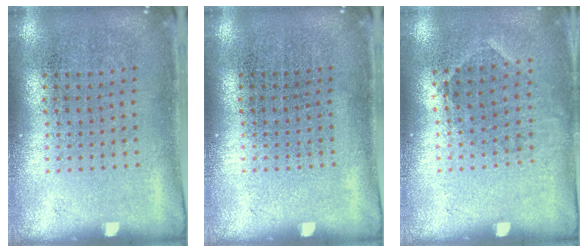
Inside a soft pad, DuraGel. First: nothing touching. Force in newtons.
{"total": 0.0}
{"total": 0.8, "press": 0.7, "slide": 0.5}